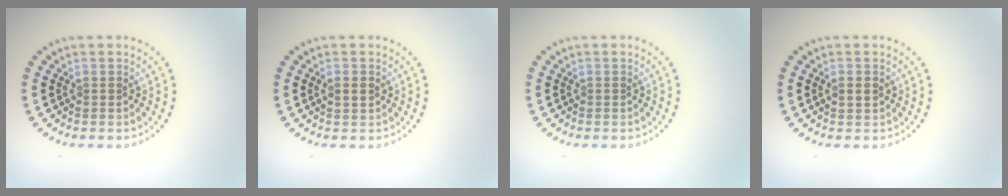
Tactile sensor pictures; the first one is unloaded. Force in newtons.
{"total": 1.9, "press": 1.9, "slide": 0.2}
{"total": 0.0}
{"total": 1.9, "press": 1.9, "slide": 0.2}